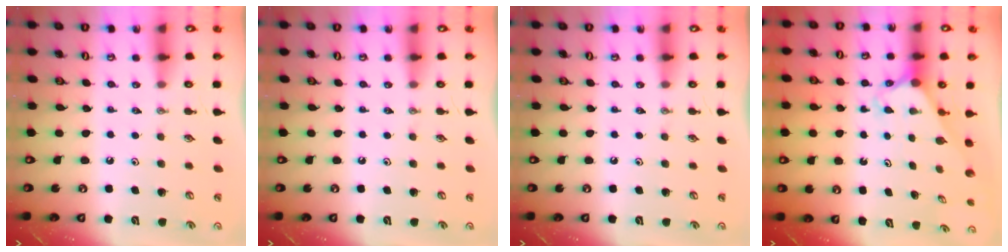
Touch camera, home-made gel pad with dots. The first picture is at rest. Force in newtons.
{"total": 0.0}
{"total": 0.0}
{"total": 2.3, "press": 2.3, "slide": 0.2}